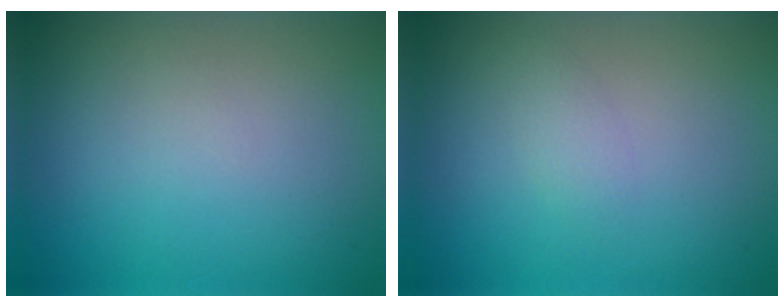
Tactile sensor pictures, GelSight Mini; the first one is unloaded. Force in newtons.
{"total": 1.1, "press": 1.1, "slide": 0.0}